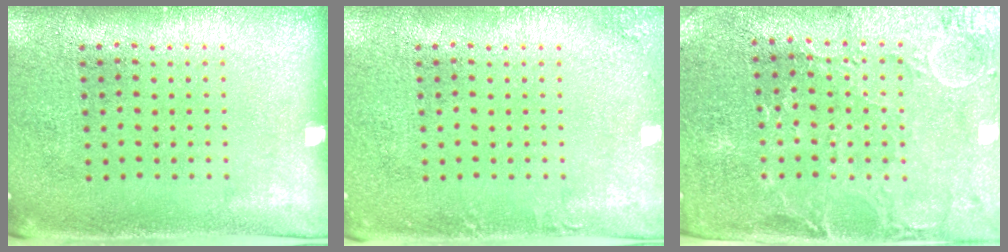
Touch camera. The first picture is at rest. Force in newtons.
{"total": 1.1, "press": 1.1, "slide": 0.1}
{"total": 1.1, "press": 1.0, "slide": 0.4}